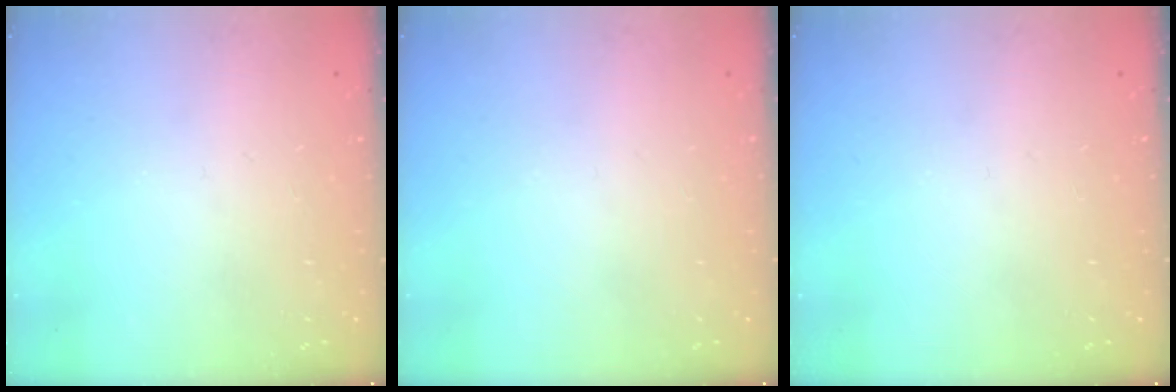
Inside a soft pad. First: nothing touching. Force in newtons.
{"total": 0.0}
{"total": 0.0}